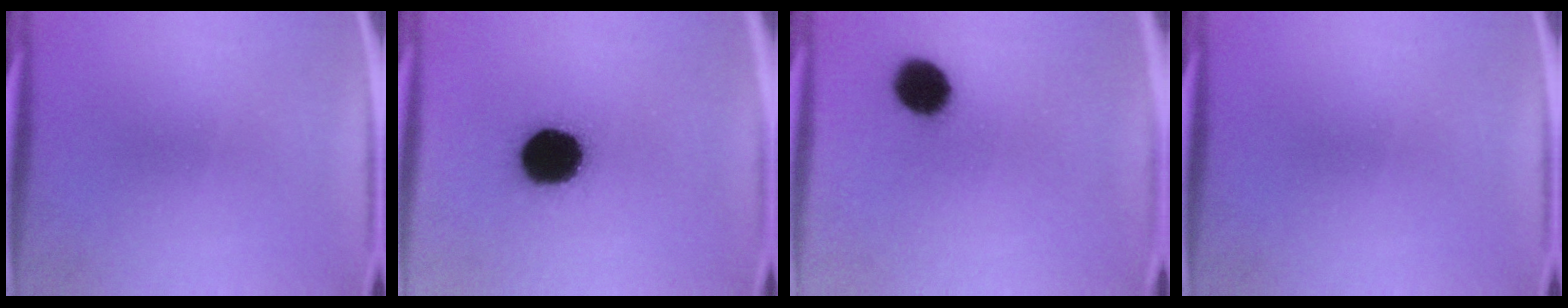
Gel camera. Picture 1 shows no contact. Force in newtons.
{"total": 17.0}
{"total": 8.9}
{"total": 0.0}